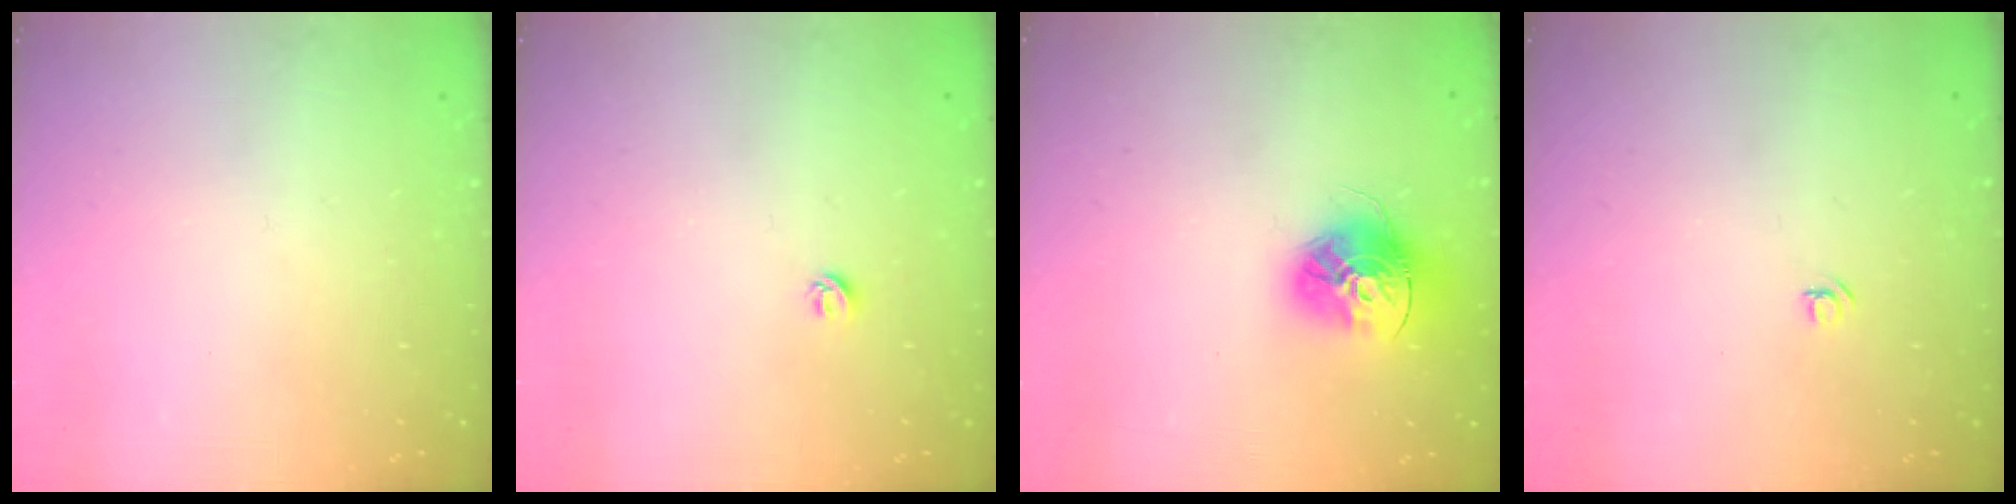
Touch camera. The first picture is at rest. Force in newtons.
{"total": 3.9, "press": 3.8, "slide": 0.3}
{"total": 15.1, "press": 15.0, "slide": 1.5}
{"total": 3.2, "press": 3.2, "slide": 0.3}